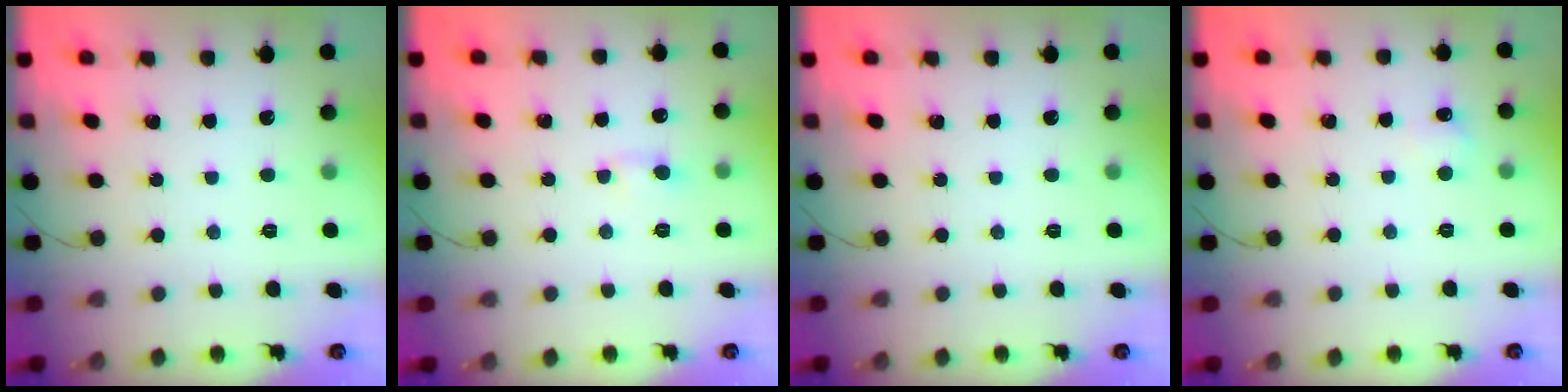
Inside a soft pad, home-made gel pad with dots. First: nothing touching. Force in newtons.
{"total": 2.3, "press": 2.0, "slide": 1.3}
{"total": 0.0}
{"total": 5.1, "press": 4.8, "slide": 1.7}